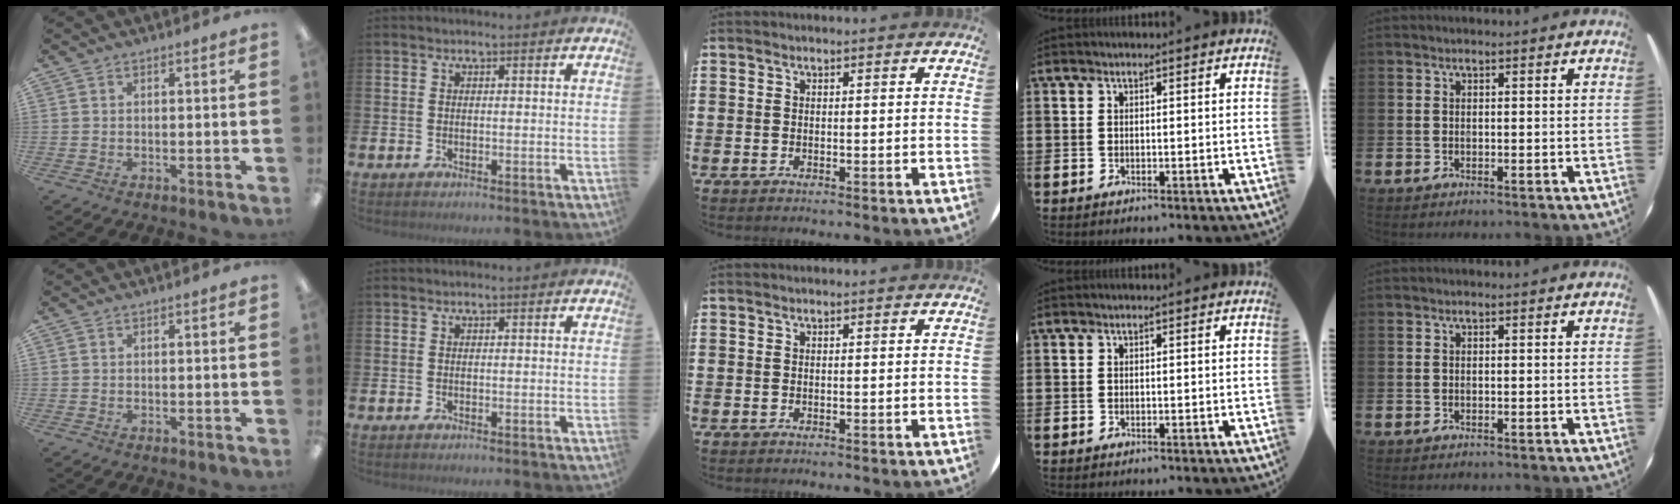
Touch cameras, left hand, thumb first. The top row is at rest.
{}